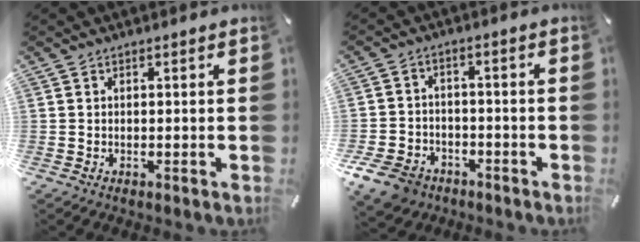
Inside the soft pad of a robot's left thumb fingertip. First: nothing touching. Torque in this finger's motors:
{"motor_torque": [0.72, 2.43, 0.69, 0.60, 0.19]}